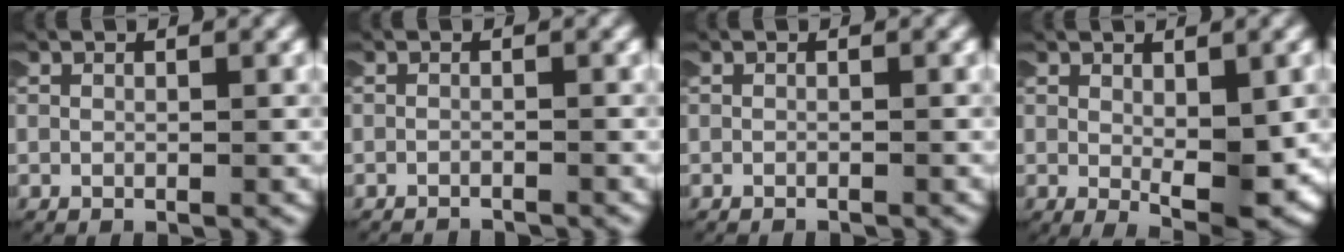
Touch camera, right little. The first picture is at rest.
{"total": 2.0, "force": [-2.0, 0.0, -0.1], "torque": [-0.006, -0.011, -0.027]}
{"total": 0.7, "force": [-0.7, -0.1, -0.2], "torque": [-0.002, -0.003, -0.009]}
{"total": 3.9, "force": [-0.8, 0.9, 3.7], "torque": [-0.052, -0.023, 0.001]}